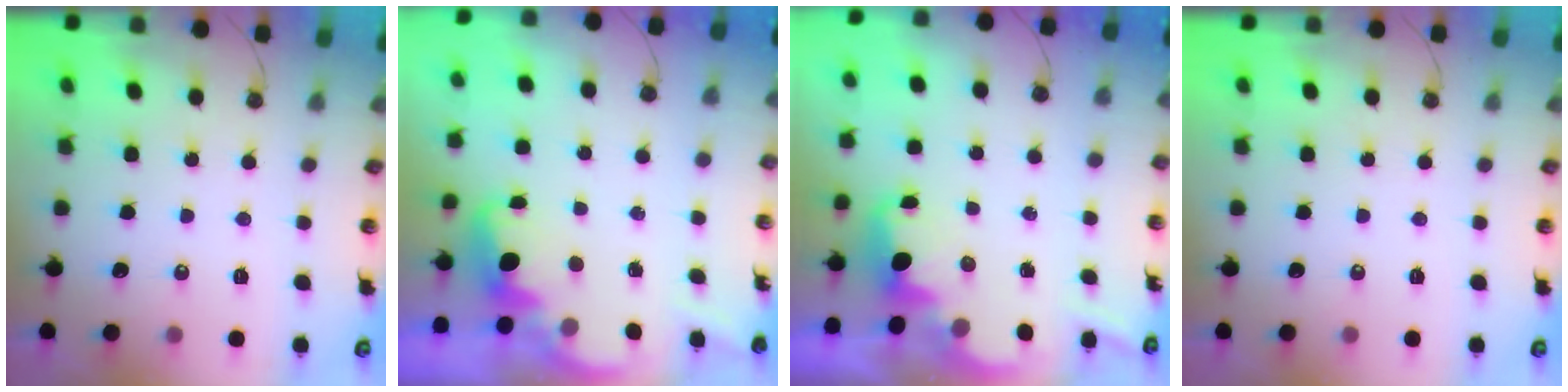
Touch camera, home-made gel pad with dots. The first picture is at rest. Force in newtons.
{"total": 2.9, "press": 2.8, "slide": 0.8}
{"total": 2.6, "press": 2.6, "slide": 0.5}
{"total": 0.0}